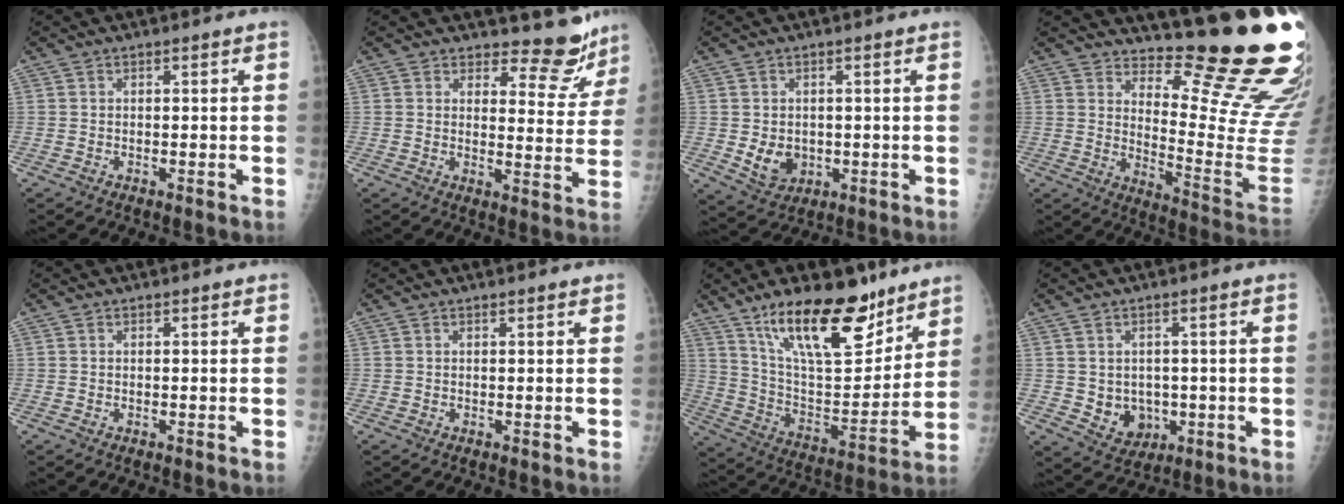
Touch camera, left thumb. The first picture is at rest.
{"total": 8.1, "force": [7.6, 2.8, 0.5], "torque": [0.024, -0.077, 0.085]}
{"total": 5.4, "force": [-0.3, 4.4, 3.1], "torque": [-0.033, -0.006, 0.010]}
{"total": 20.9, "force": [16.1, 3.9, 12.7], "torque": [-0.139, -0.186, 0.219]}
{"total": 0.0}
{"total": 0.9, "force": [0.8, 0.1, 0.4], "torque": [-0.003, 0.000, 0.011]}
{"total": 22.2, "force": [15.0, 8.4, 14.1], "torque": [-0.188, -0.077, 0.260]}
{"total": 6.0, "force": [-0.4, 5.1, 3.1], "torque": [-0.022, -0.004, 0.012]}